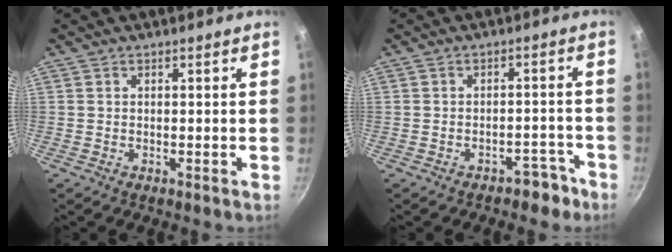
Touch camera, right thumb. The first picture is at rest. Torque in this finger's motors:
{"motor_torque": [0.26, -0.45, -0.24, 0.05, 0.02]}